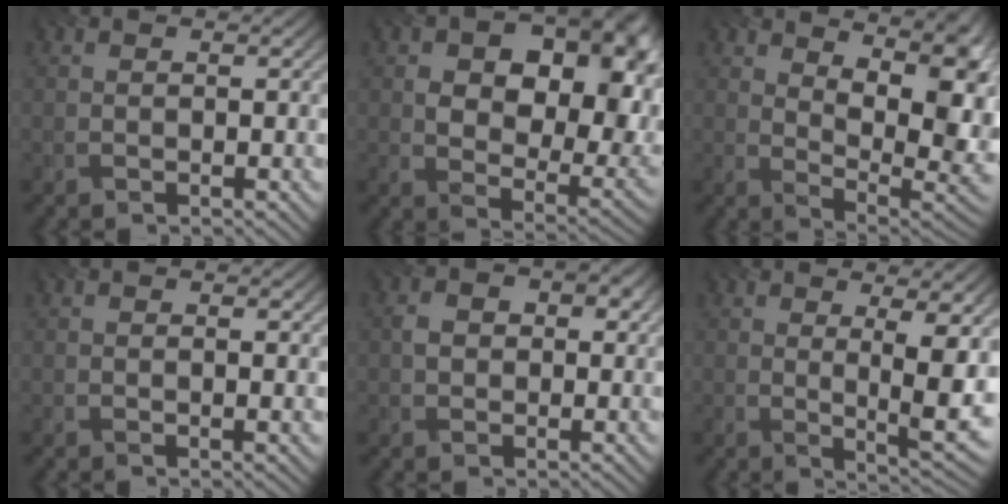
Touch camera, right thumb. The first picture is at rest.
{"total": 14.2, "force": [4.2, 9.0, 10.2], "torque": [-0.140, -0.011, 0.079]}
{"total": 11.6, "force": [4.5, 4.5, 9.7], "torque": [-0.137, 0.007, 0.072]}
{"total": 0.8, "force": [0.3, 0.0, 0.8], "torque": [-0.012, -0.006, 0.007]}
{"total": 3.6, "force": [0.5, 2.8, 2.2], "torque": [-0.038, -0.001, 0.005]}
{"total": 8.1, "force": [1.5, 2.0, 7.7], "torque": [-0.109, -0.008, 0.032]}